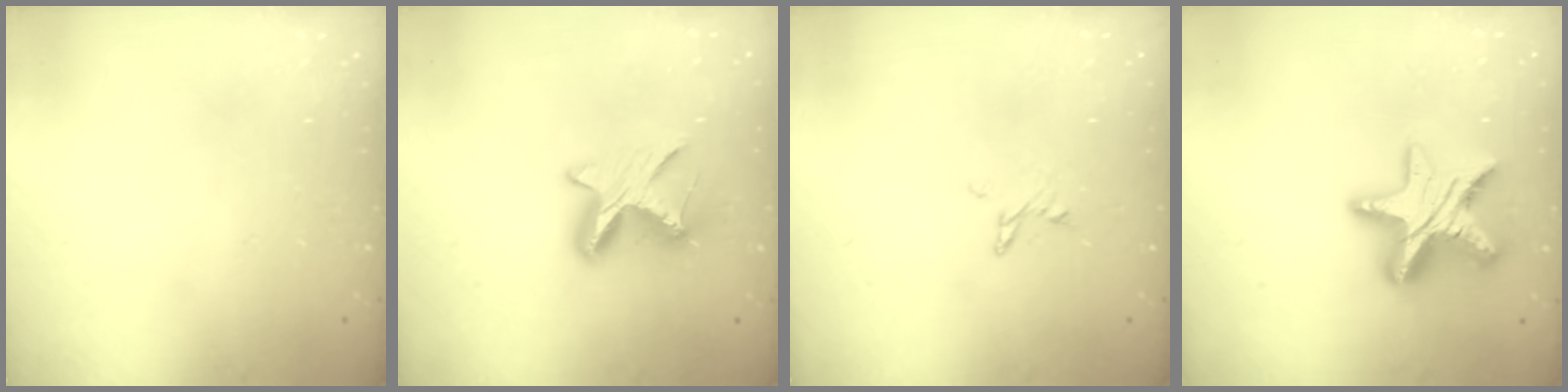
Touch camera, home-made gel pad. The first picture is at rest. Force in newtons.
{"total": 8.7, "press": 8.7, "slide": 0.6}
{"total": 3.8, "press": 3.8, "slide": 0.4}
{"total": 15.4, "press": 15.3, "slide": 1.0}